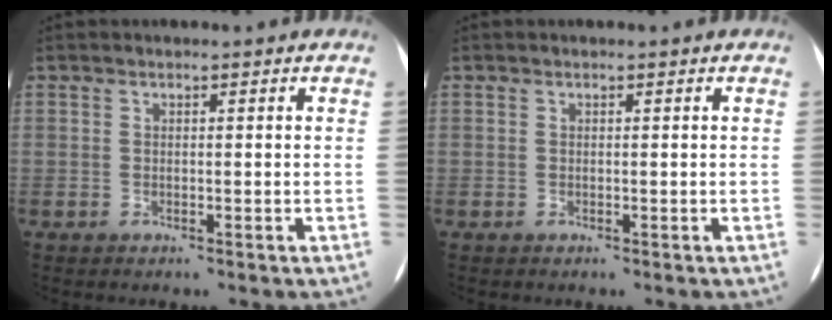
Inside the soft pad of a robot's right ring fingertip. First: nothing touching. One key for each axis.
{"total": 0.0}